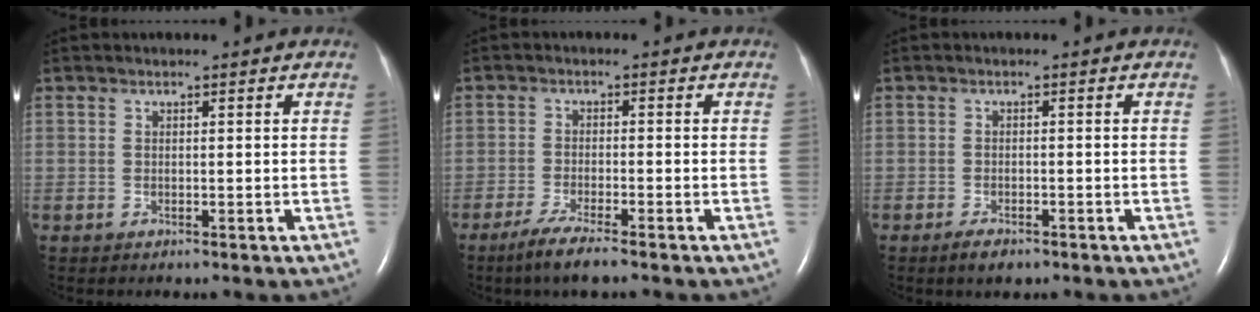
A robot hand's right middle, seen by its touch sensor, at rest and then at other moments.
{"total": 4.9, "force": [-3.6, 0.1, 3.3], "torque": [-0.072, -0.014, -0.067]}
{"total": 2.4, "force": [-1.7, 0.9, 1.4], "torque": [-0.032, -0.003, -0.025]}